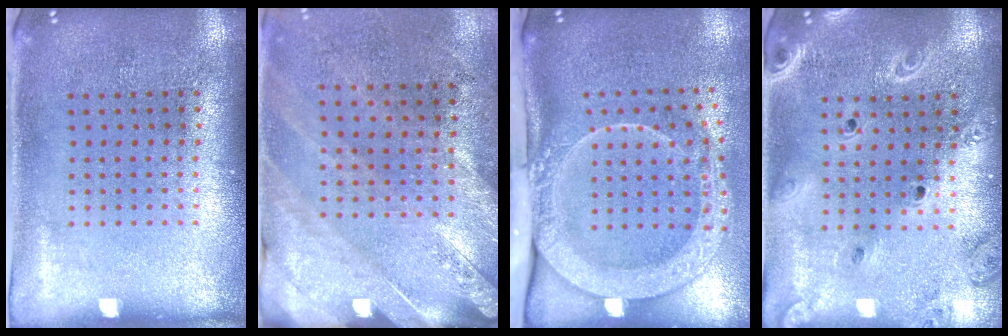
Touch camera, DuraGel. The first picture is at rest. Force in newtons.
{"total": 2.4, "press": 2.0, "slide": 1.3}
{"total": 2.9, "press": 2.1, "slide": 2.0}
{"total": 2.1, "press": 1.9, "slide": 0.9}